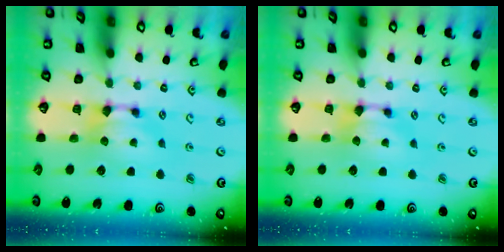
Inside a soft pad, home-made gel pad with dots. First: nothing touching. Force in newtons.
{"total": 0.0}